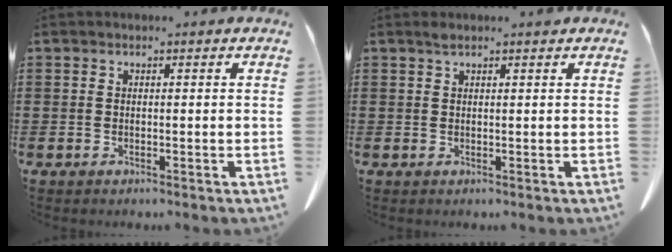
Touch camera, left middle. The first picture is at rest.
{"total": 1.1, "force": [0.8, 0.1, 0.7], "torque": [-0.017, -0.001, 0.016]}